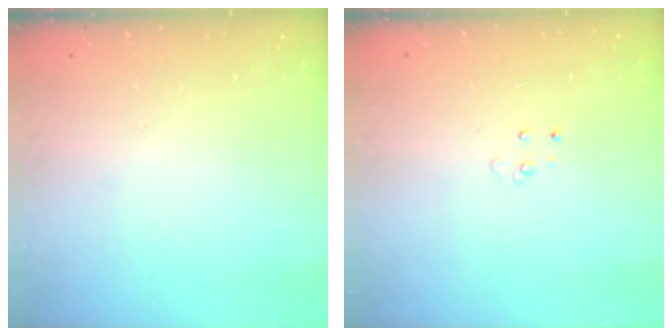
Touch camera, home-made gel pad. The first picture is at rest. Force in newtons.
{"total": 2.9, "press": 2.9, "slide": 0.2}